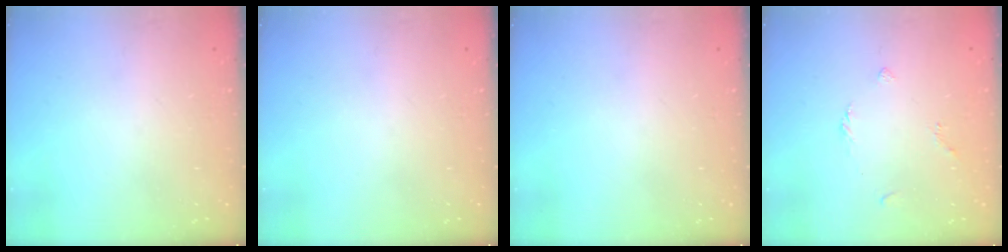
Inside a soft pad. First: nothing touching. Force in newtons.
{"total": 0.0}
{"total": 0.0}
{"total": 2.1, "press": 2.0, "slide": 0.6}